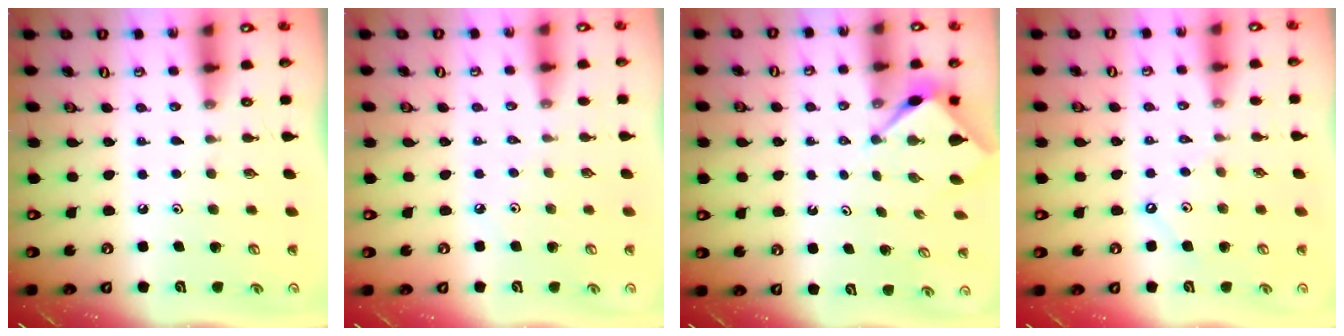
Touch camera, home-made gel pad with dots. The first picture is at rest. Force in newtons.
{"total": 0.8, "press": 0.7, "slide": 0.3}
{"total": 3.2, "press": 3.2, "slide": 0.5}
{"total": 2.8, "press": 2.8, "slide": 0.4}